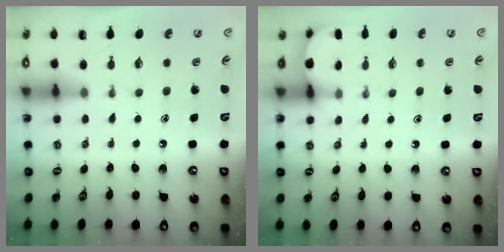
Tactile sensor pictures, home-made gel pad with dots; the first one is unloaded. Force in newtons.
{"total": 2.1, "press": 2.1, "slide": 0.2}